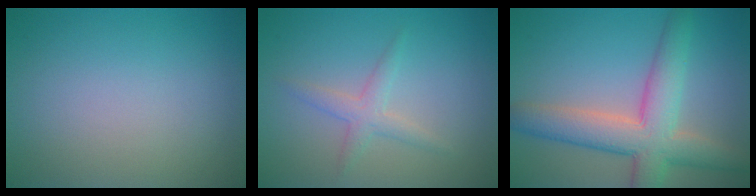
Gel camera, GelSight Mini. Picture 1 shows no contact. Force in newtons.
{"total": 1.9, "press": 1.9, "slide": 0.0}
{"total": 7.2, "press": 7.2, "slide": 0.4}